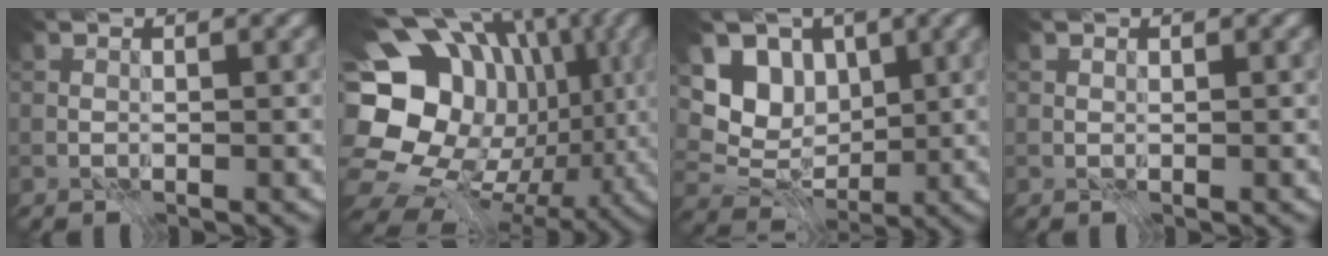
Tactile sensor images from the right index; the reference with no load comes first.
{"total": 21.7, "force": [2.8, 18.5, 11.0], "torque": [-0.213, 0.002, 0.037]}
{"total": 6.4, "force": [2.2, 5.0, 3.3], "torque": [-0.056, -0.005, 0.026]}
{"total": 0.0}